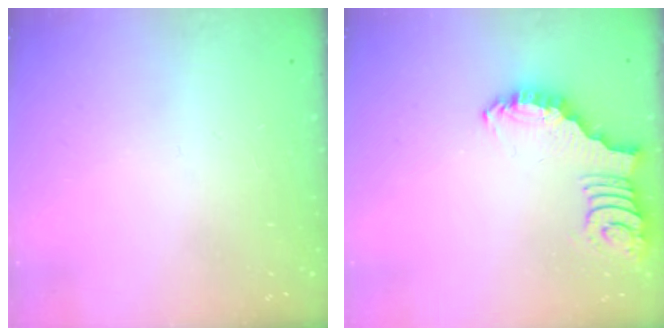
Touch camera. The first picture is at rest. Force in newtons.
{"total": 2.7, "press": 2.7, "slide": 0.5}